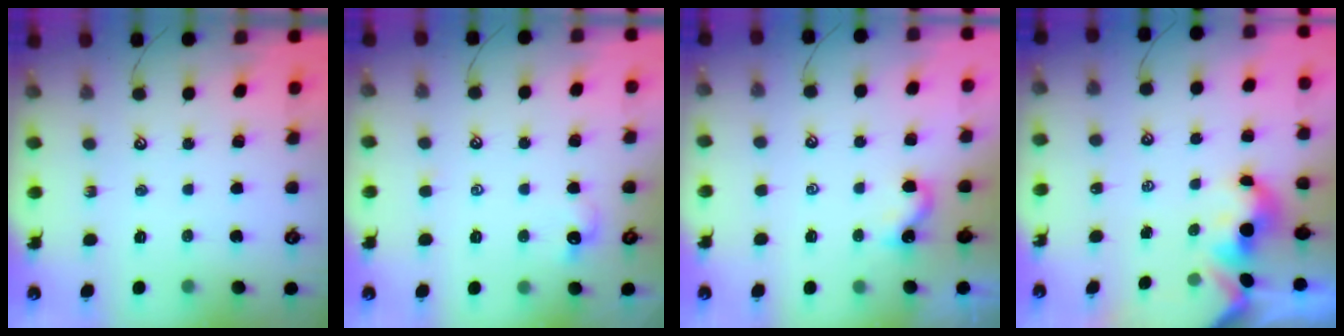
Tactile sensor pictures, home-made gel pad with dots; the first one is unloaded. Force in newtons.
{"total": 0.7, "press": 0.2, "slide": 0.6}
{"total": 0.9, "press": 0.8, "slide": 0.3}
{"total": 1.7, "press": 1.7, "slide": 0.2}